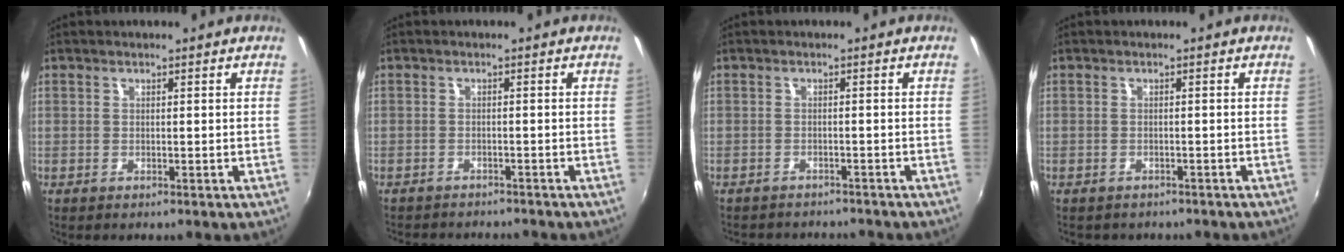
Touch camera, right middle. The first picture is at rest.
{"total": 6.1, "force": [-5.8, 1.2, 1.8], "torque": [-0.047, -0.012, -0.084]}
{"total": 6.5, "force": [-6.0, 1.7, 1.8], "torque": [-0.048, -0.012, -0.084]}
{"total": 2.9, "force": [-2.4, 1.4, 0.8], "torque": [-0.020, -0.011, -0.031]}